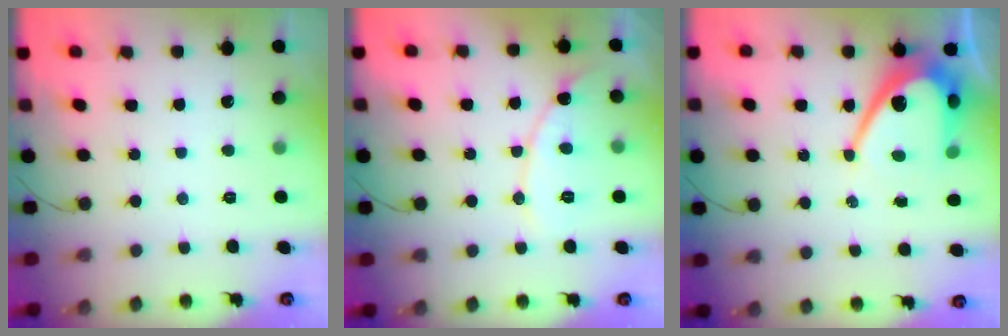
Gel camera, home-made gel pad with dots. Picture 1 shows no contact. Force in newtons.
{"total": 10.0, "press": 9.9, "slide": 0.5}
{"total": 11.7, "press": 11.7, "slide": 0.9}